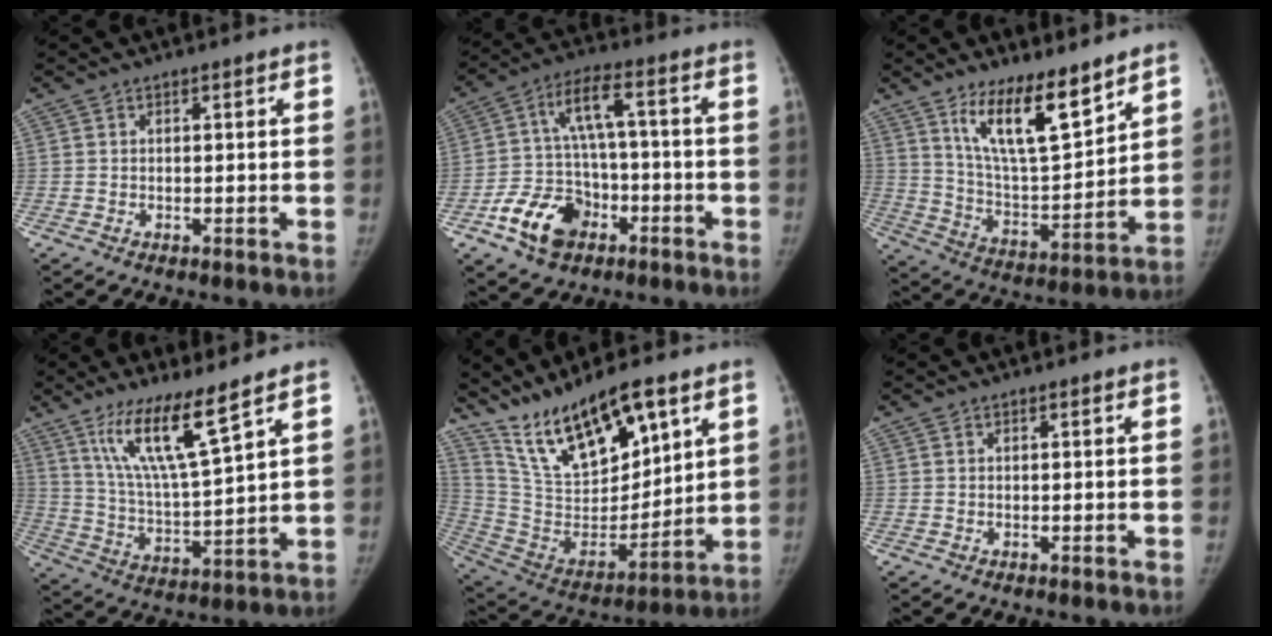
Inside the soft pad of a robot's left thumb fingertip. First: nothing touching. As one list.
[{"total": 13.6, "force": [-6.3, 9.3, 7.7], "torque": [-0.118, 0.046, -0.109]}, {"total": 14.7, "force": [10.0, 4.2, 9.9], "torque": [-0.143, -0.074, 0.190]}, {"total": 13.1, "force": [8.6, 1.3, 9.8], "torque": [-0.180, -0.059, 0.173]}, {"total": 20.3, "force": [13.1, 7.5, 13.6], "torque": [-0.204, -0.063, 0.254]}, {"total": 0.0}]